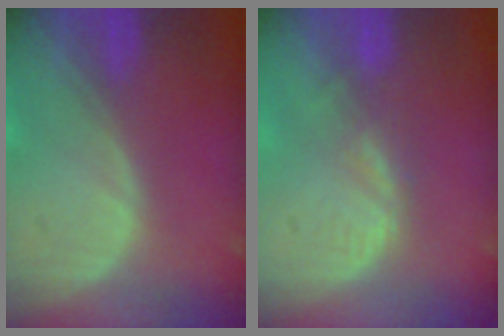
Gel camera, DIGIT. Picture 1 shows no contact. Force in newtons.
{"total": 2.8, "press": 2.2, "slide": 1.7}